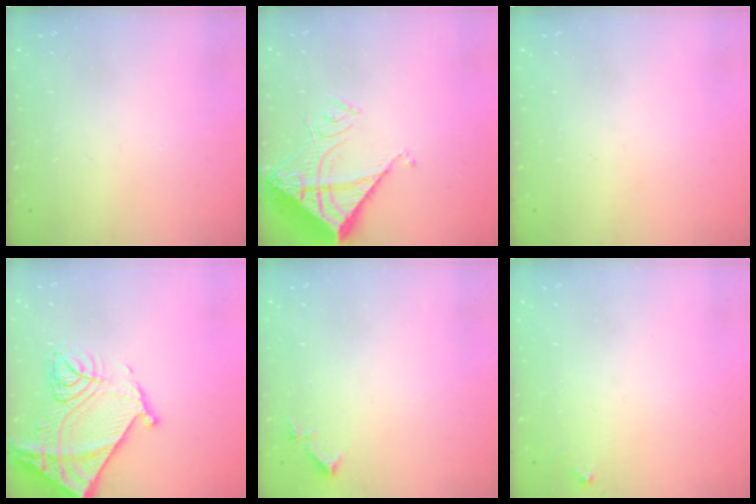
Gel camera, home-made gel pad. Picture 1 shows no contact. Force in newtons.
{"total": 13.1, "press": 13.0, "slide": 1.7}
{"total": 0.0}
{"total": 19.8, "press": 19.7, "slide": 2.1}
{"total": 4.9, "press": 4.8, "slide": 0.5}
{"total": 3.1, "press": 3.1, "slide": 0.1}